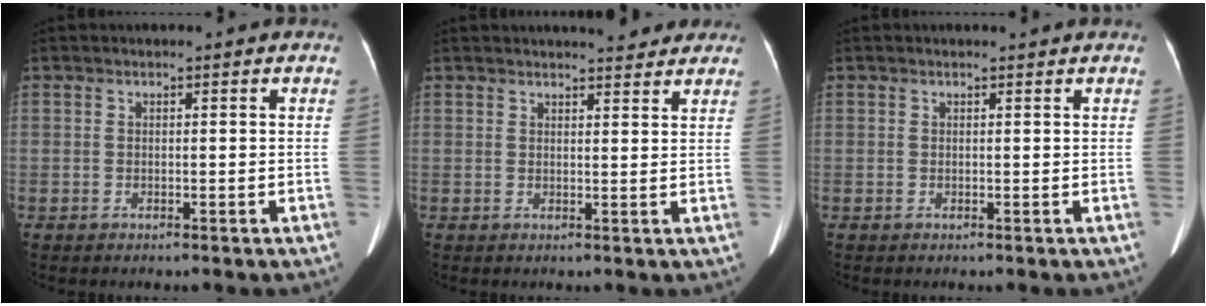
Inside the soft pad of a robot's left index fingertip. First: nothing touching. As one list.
[{"total": 5.8, "force": [5.3, 1.1, 2.1], "torque": [-0.024, 0.006, 0.058]}, {"total": 0.6, "force": [0.6, -0.1, 0.1], "torque": [-0.004, -0.002, 0.006]}]